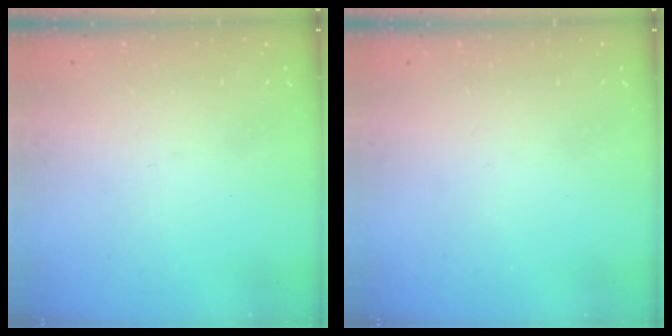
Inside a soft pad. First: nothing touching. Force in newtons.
{"total": 0.0}